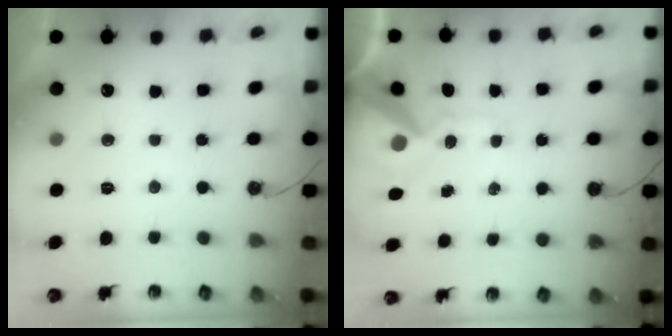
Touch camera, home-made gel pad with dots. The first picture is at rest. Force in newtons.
{"total": 13.1, "press": 13.0, "slide": 1.8}